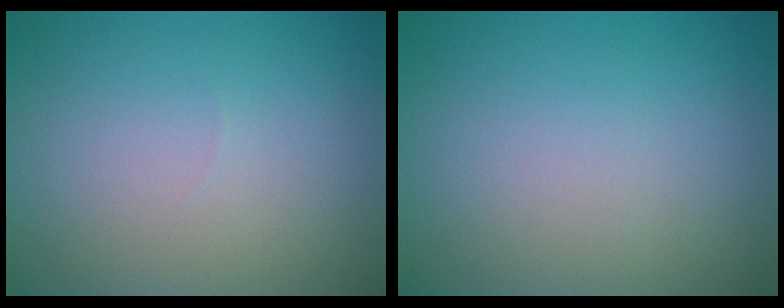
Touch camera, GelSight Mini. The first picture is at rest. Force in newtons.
{"total": 0.0}